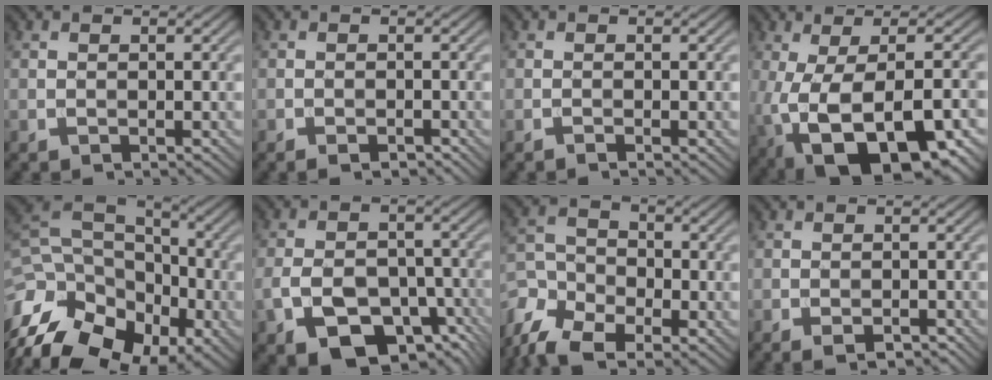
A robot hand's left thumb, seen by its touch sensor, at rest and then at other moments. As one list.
[{"total": 1.9, "force": [-1.4, 0.8, 1.1], "torque": [-0.013, -0.001, -0.020]}, {"total": 0.6, "force": [-0.5, 0.0, 0.4], "torque": [-0.007, 0.001, -0.011]}, {"total": 17.1, "force": [-6.9, 7.6, 13.6], "torque": [-0.234, -0.033, -0.070]}, {"total": 19.3, "force": [-10.0, 13.0, 10.1], "torque": [-0.259, -0.032, -0.134]}, {"total": 12.1, "force": [-5.9, 6.9, 7.9], "torque": [-0.155, -0.014, -0.094]}, {"total": 10.0, "force": [-7.0, 5.2, 4.9], "torque": [-0.122, -0.024, -0.144]}, {"total": 2.3, "force": [-1.5, 1.0, 1.5], "torque": [-0.020, -0.002, -0.021]}]